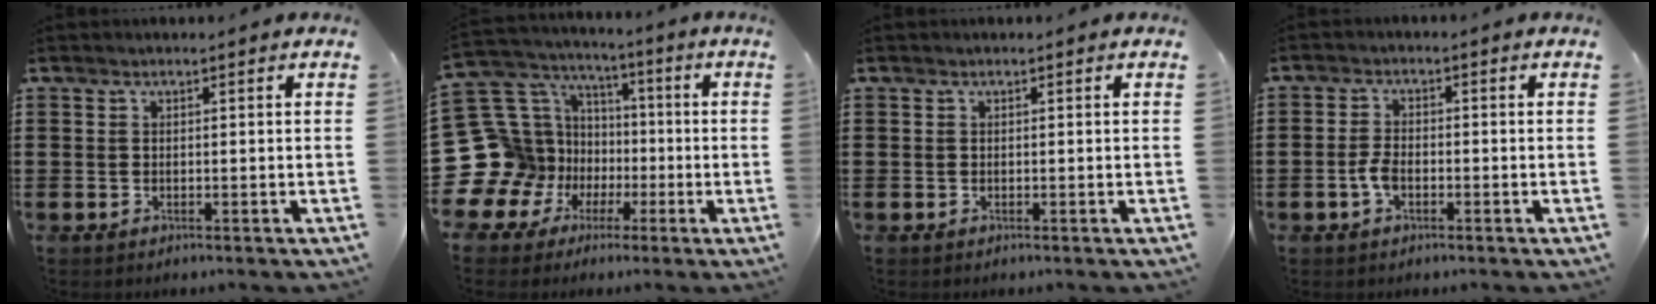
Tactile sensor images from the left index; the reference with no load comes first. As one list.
[{"total": 15.5, "force": [-3.0, 14.7, 4.0], "torque": [-0.166, -0.012, -0.023]}, {"total": 0.0}, {"total": 3.2, "force": [-1.1, 1.6, 2.5], "torque": [-0.069, -0.005, -0.026]}]